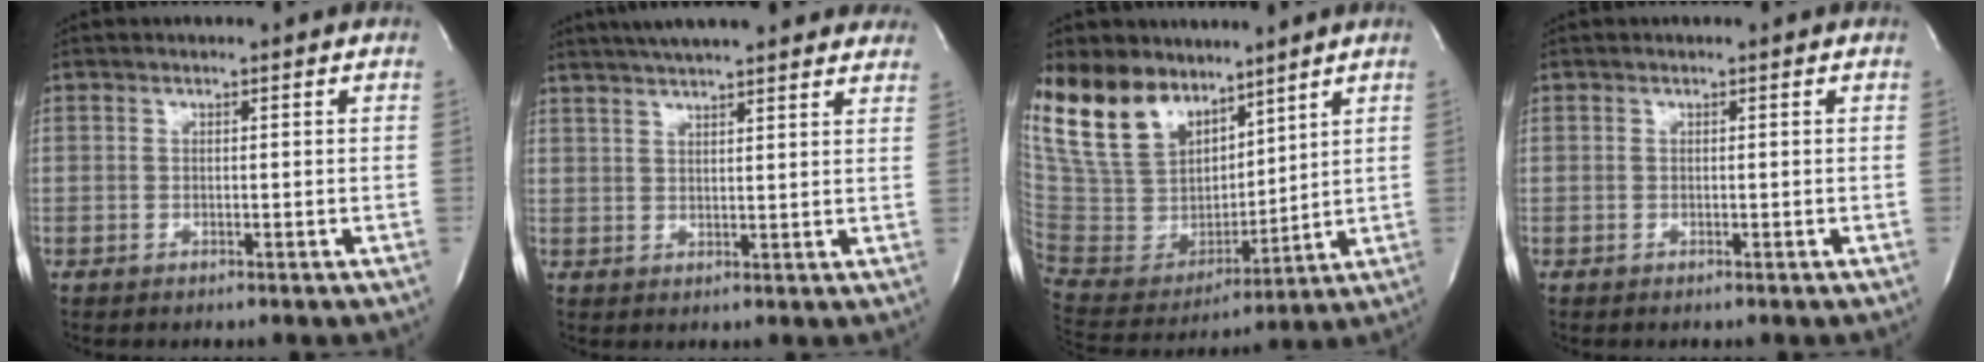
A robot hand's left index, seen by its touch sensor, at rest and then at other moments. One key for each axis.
{"total": 18.9, "fx": 16.5, "fy": 3.1, "fz": 8.7, "tx": -0.132, "ty": 0.040, "tz": 0.218}
{"total": 17.3, "fx": 12.7, "fy": 9.4, "fz": 7.3, "tx": -0.158, "ty": 0.021, "tz": 0.247}
{"total": 0.0}